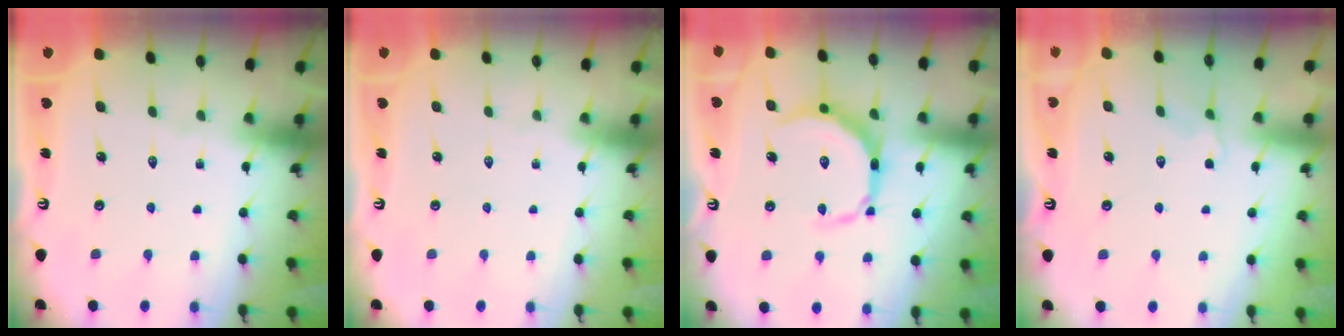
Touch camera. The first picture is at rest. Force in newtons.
{"total": 0.0}
{"total": 12.1, "press": 12.1, "slide": 0.4}
{"total": 2.7, "press": 2.1, "slide": 1.8}